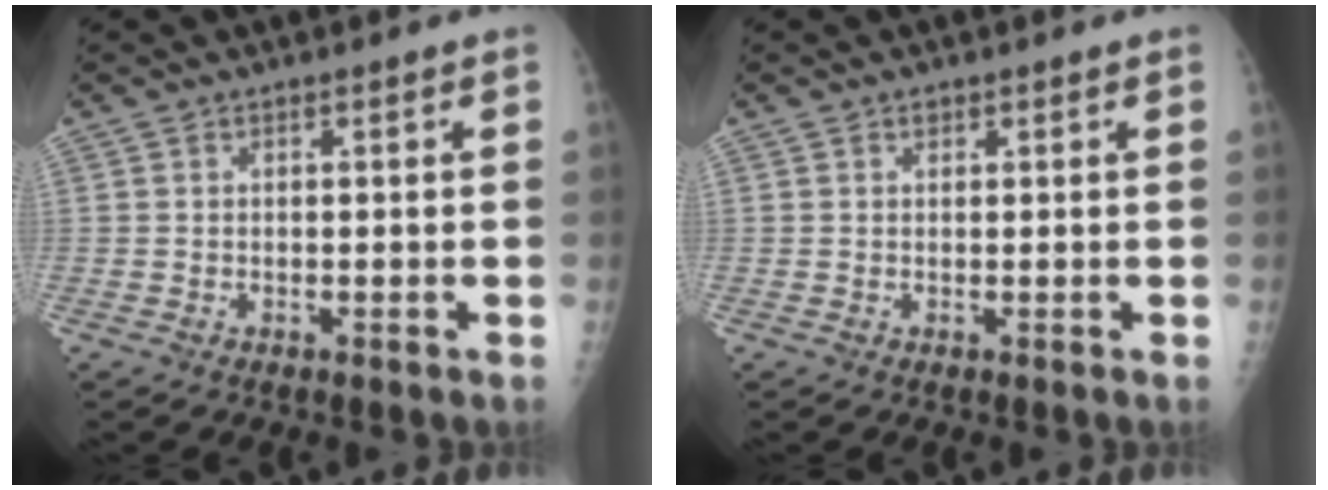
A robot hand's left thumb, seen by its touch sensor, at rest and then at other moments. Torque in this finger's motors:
{"motor_torque": [0.57, -0.03, -0.01, -0.06, 0.00]}